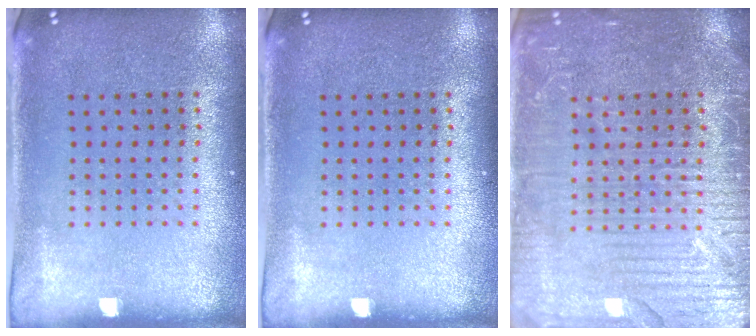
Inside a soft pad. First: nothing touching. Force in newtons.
{"total": 0.0}
{"total": 4.2, "press": 4.2, "slide": 0.6}